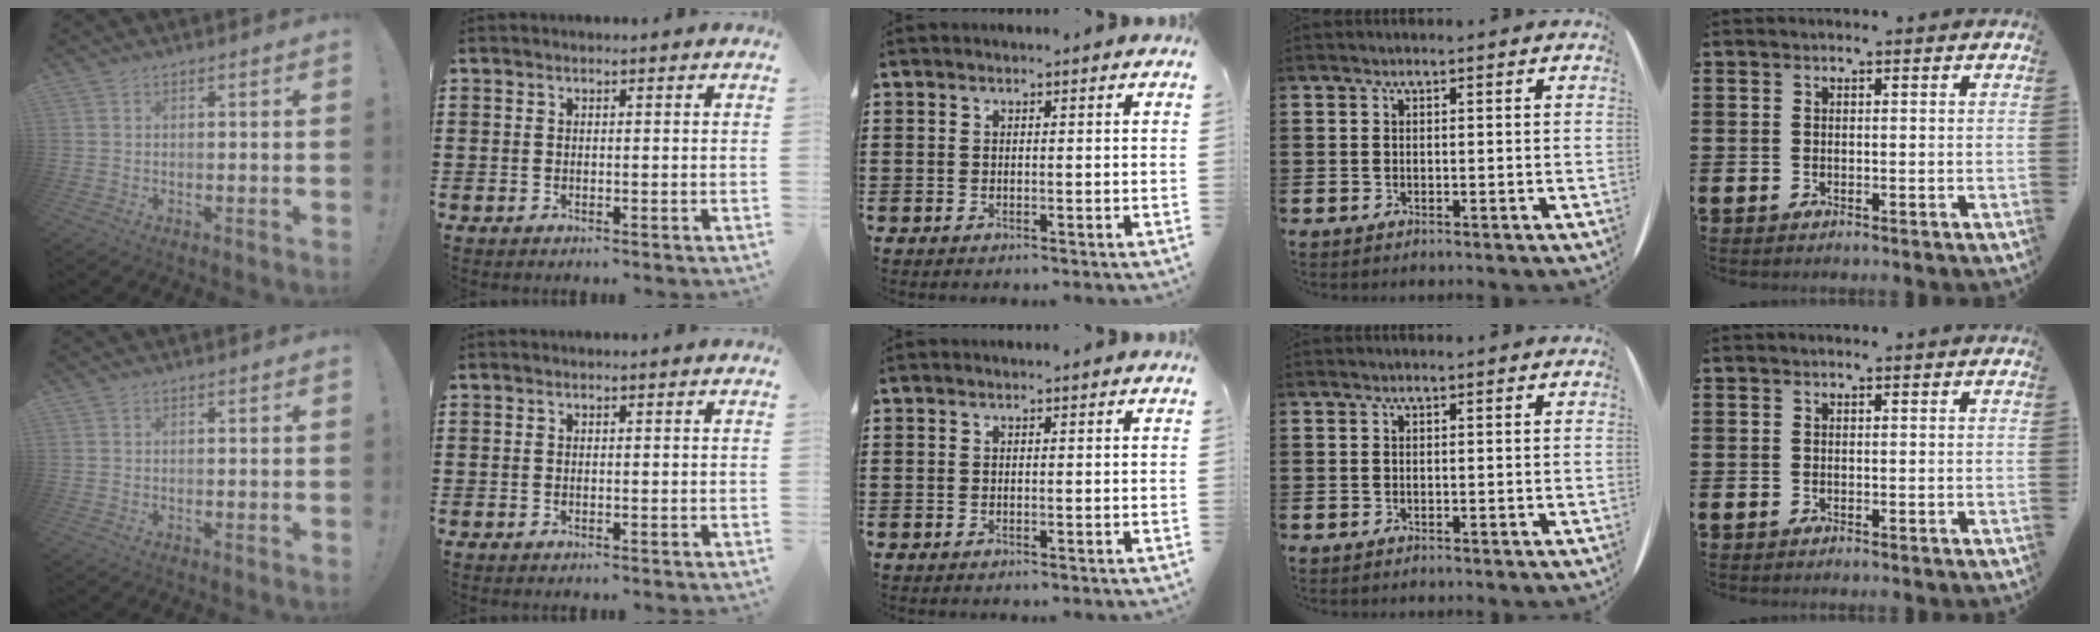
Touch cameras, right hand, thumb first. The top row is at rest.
{}